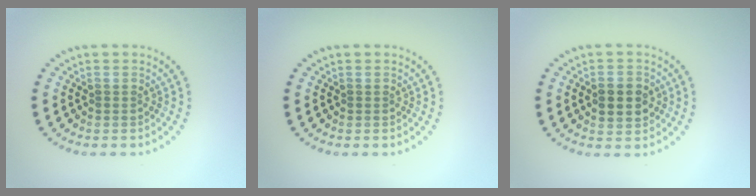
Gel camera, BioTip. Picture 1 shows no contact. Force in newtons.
{"total": 0.0}
{"total": 2.9, "press": 2.9, "slide": 0.3}